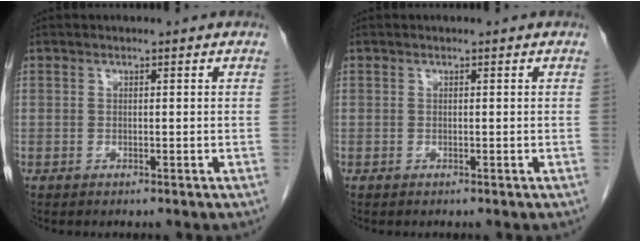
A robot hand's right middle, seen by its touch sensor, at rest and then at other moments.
{"total": 0.0}